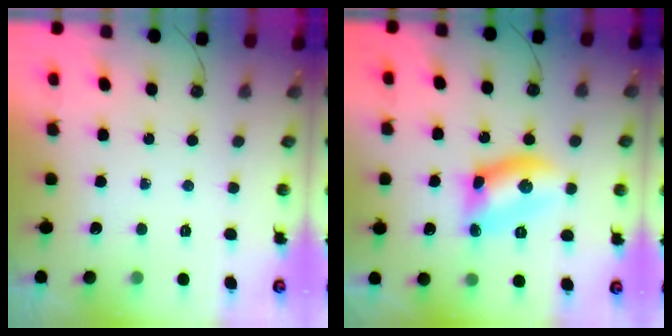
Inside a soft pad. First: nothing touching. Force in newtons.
{"total": 11.4, "press": 11.4, "slide": 1.2}